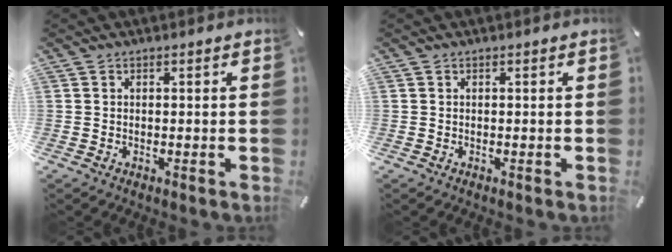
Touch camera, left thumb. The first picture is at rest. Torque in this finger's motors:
{"motor_torque": [-0.11, -0.16, 0.02, 0.03, 0.00]}